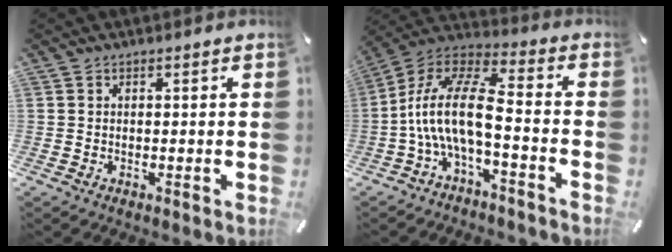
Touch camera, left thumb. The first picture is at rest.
{"total": 14.7, "force": [-3.4, 5.7, 13.1], "torque": [-0.278, 0.004, -0.063]}